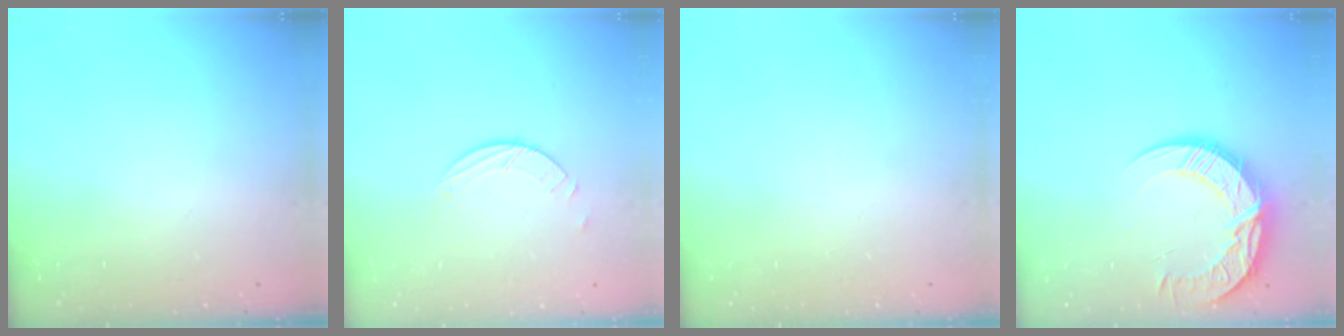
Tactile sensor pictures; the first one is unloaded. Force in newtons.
{"total": 2.0, "press": 2.0, "slide": 0.2}
{"total": 0.0}
{"total": 18.4, "press": 18.4, "slide": 1.0}